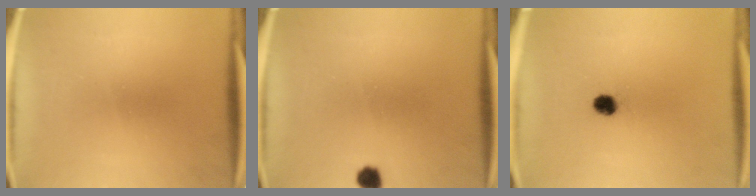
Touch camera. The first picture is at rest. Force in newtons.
{"total": 2.4}
{"total": 3.2}